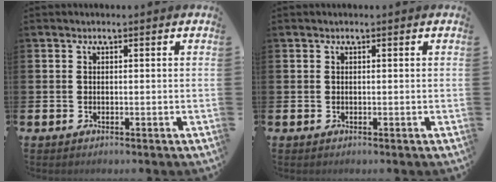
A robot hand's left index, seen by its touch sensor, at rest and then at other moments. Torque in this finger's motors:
{"motor_torque": [0.00, 0.00, 0.00, 0.00]}